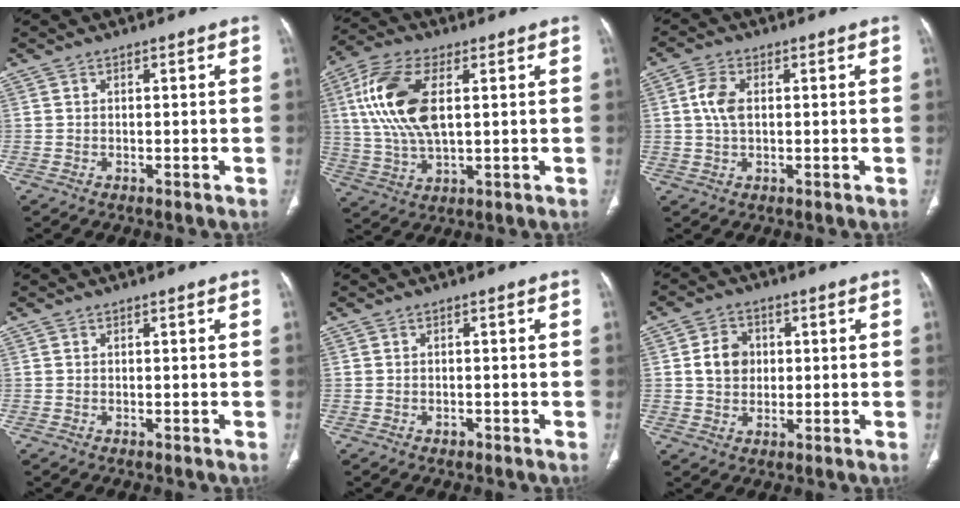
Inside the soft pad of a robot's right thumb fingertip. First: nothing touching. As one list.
[{"total": 15.1, "force": [3.2, 7.3, 12.8], "torque": [-0.275, 0.001, 0.064]}, {"total": 4.9, "force": [0.7, 2.9, 3.9], "torque": [-0.090, 0.005, 0.012]}, {"total": 0.0}, {"total": 0.8, "force": [-0.5, 0.5, 0.3], "torque": [-0.005, 0.001, -0.009]}, {"total": 6.5, "force": [0.8, 5.4, 3.5], "torque": [-0.040, 0.003, 0.012]}]